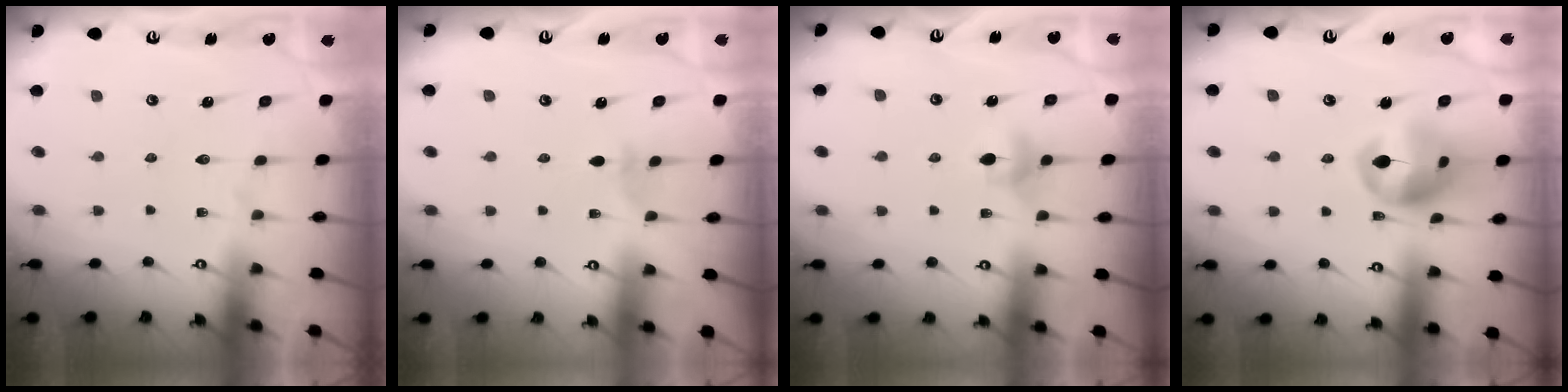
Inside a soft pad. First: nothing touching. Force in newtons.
{"total": 3.1, "press": 3.0, "slide": 0.5}
{"total": 4.5, "press": 4.4, "slide": 0.6}
{"total": 13.3, "press": 13.1, "slide": 1.8}